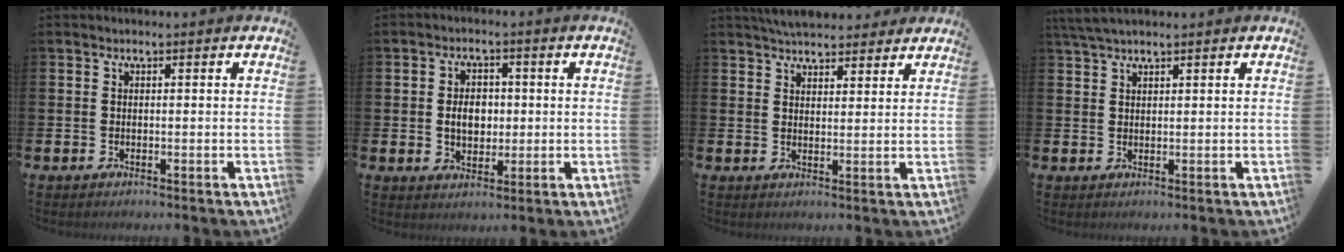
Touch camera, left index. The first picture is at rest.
{"total": 4.2, "force": [0.2, 3.1, 2.8], "torque": [-0.039, 0.004, -0.005]}
{"total": 4.9, "force": [4.7, 1.2, 0.5], "torque": [-0.006, -0.024, 0.086]}
{"total": 3.2, "force": [2.7, 0.7, 1.5], "torque": [-0.036, 0.001, 0.051]}